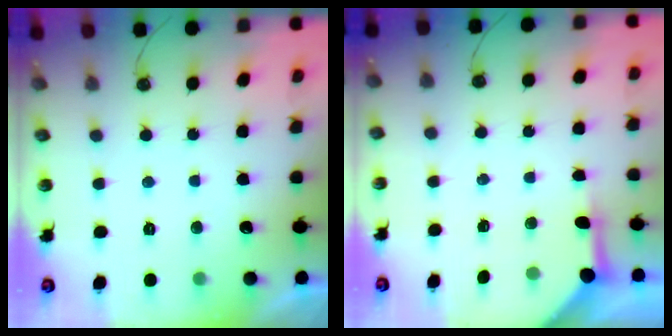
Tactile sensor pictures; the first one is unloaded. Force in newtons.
{"total": 3.8, "press": 3.8, "slide": 0.5}